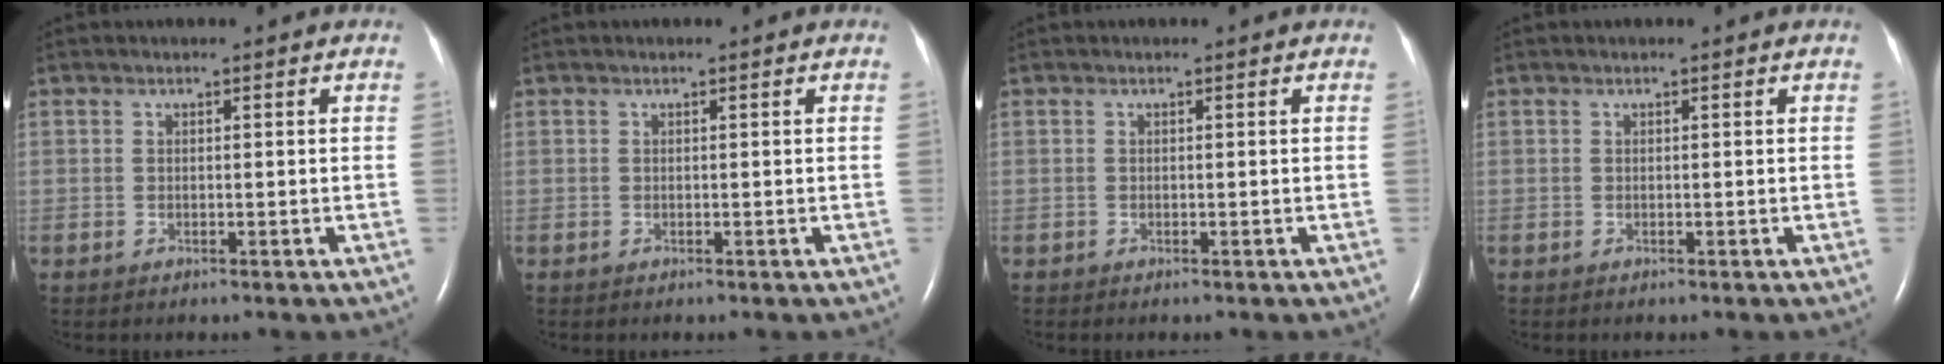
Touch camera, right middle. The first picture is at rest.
{"total": 0.0}
{"total": 0.0}
{"total": 0.0}